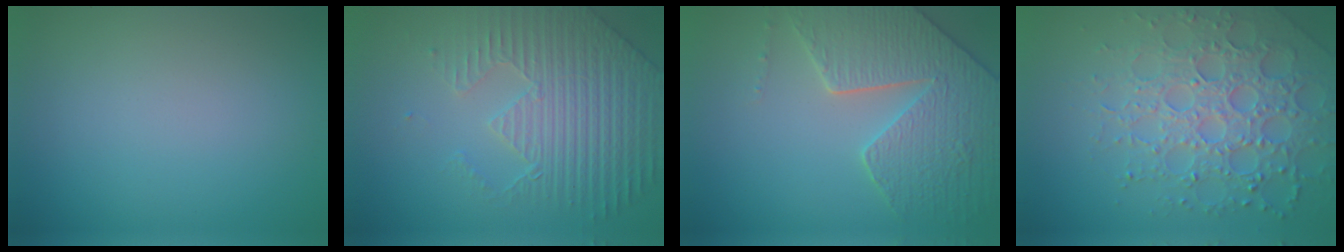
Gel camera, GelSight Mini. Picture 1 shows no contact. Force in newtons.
{"total": 4.7, "press": 4.6, "slide": 1.1}
{"total": 6.3, "press": 5.6, "slide": 3.1}
{"total": 5.4, "press": 5.2, "slide": 1.5}